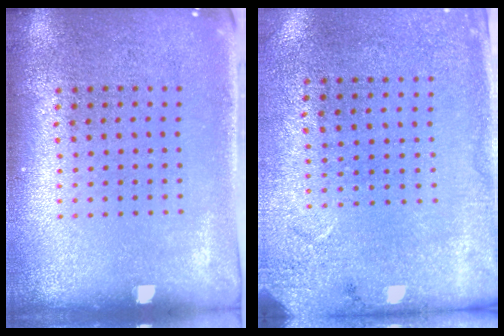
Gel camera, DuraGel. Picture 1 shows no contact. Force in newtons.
{"total": 2.6, "press": 2.1, "slide": 1.6}